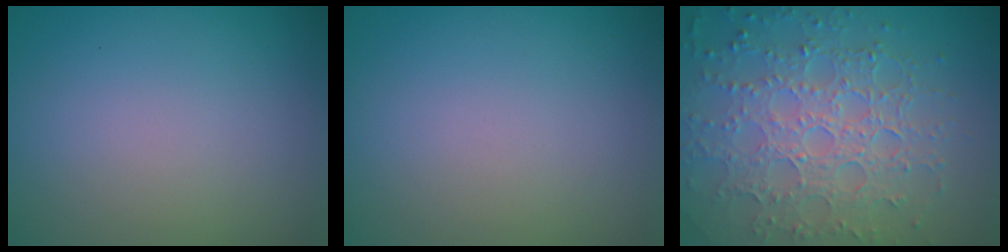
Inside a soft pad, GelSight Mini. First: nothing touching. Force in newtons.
{"total": 0.0}
{"total": 7.7, "press": 5.6, "slide": 5.4}